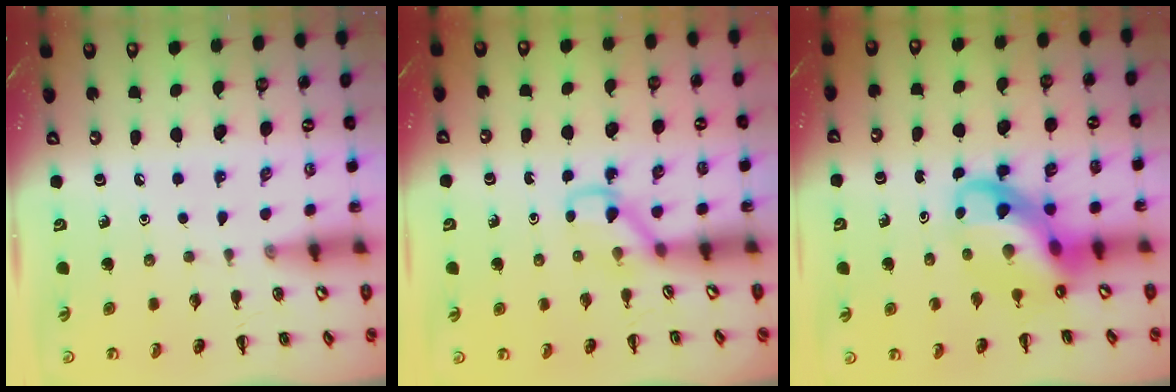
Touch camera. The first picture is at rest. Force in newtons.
{"total": 3.4, "press": 3.2, "slide": 1.2}
{"total": 9.1, "press": 8.8, "slide": 2.4}